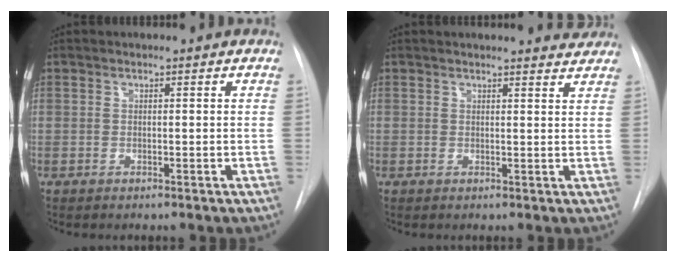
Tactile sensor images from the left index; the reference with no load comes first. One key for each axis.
{"total": 6.4, "fx": 6.2, "fy": 1.0, "fz": 1.1, "tx": -0.004, "ty": -0.008, "tz": 0.053}